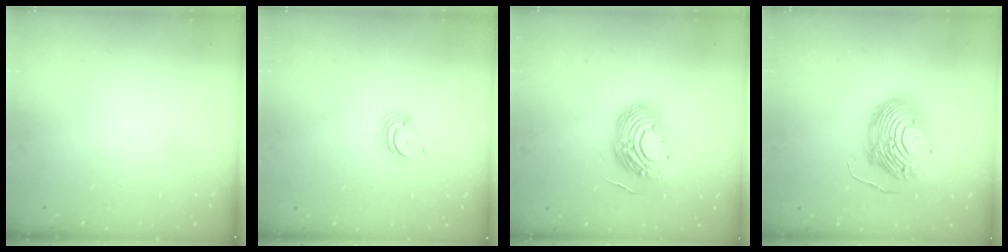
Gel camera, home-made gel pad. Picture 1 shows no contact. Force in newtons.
{"total": 3.7, "press": 3.7, "slide": 0.3}
{"total": 14.4, "press": 14.3, "slide": 1.4}
{"total": 18.0, "press": 17.9, "slide": 1.9}